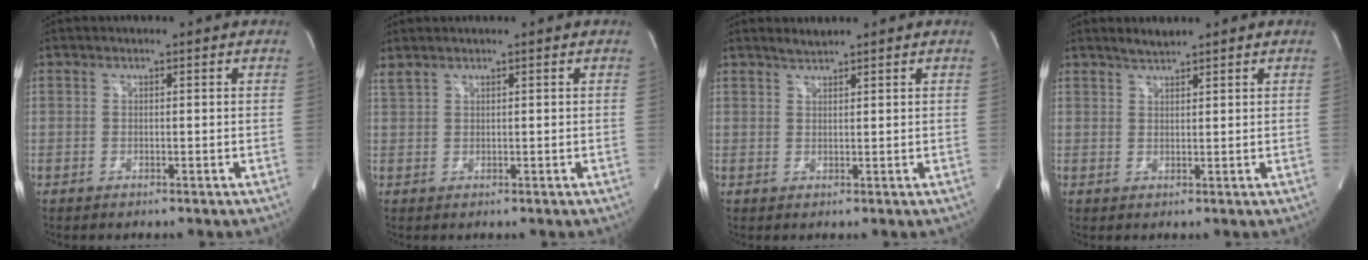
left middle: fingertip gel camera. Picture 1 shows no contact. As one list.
[{"total": 1.3, "force": [1.2, 0.0, 0.5], "torque": [-0.024, 0.015, 0.032]}, {"total": 1.4, "force": [1.4, -0.1, 0.2], "torque": [-0.006, 0.003, 0.030]}, {"total": 1.9, "force": [1.8, 0.1, 0.5], "torque": [-0.015, 0.004, 0.038]}]